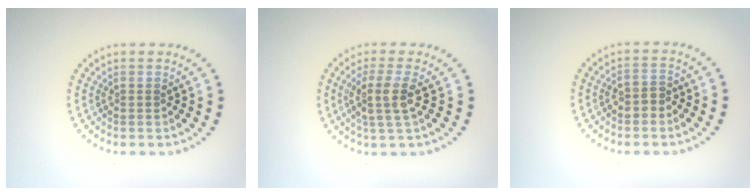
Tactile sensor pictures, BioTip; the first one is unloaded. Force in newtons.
{"total": 3.0, "press": 2.4, "slide": 1.8}
{"total": 1.7, "press": 1.5, "slide": 0.7}